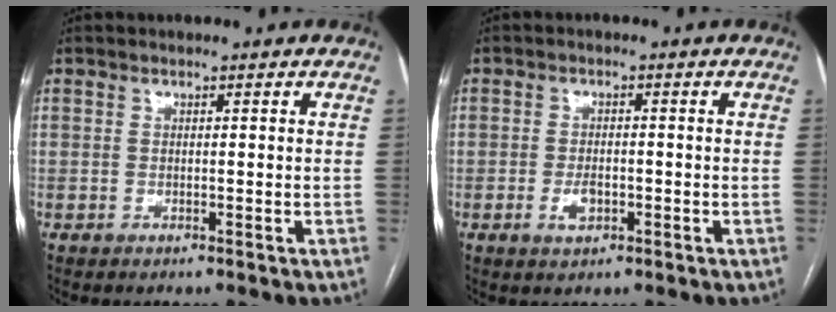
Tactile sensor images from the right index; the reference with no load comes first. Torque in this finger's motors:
{"motor_torque": [0.18, -0.02, 0.05, 0.03]}